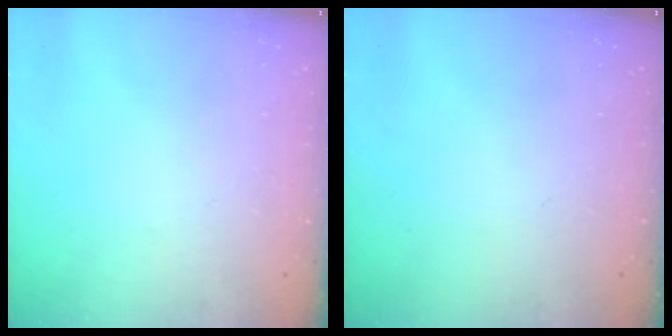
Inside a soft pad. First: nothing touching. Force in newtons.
{"total": 0.0}